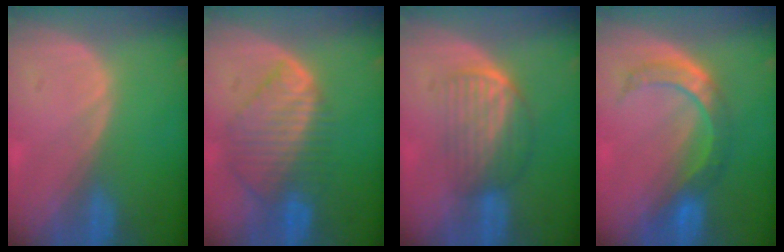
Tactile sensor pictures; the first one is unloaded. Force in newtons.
{"total": 8.6, "press": 7.6, "slide": 4.1}
{"total": 7.0, "press": 5.9, "slide": 3.7}
{"total": 6.1, "press": 6.0, "slide": 1.1}